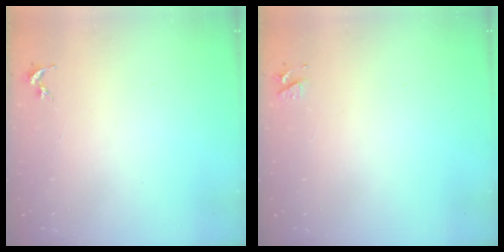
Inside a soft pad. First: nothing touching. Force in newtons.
{"total": 3.6, "press": 3.5, "slide": 0.6}